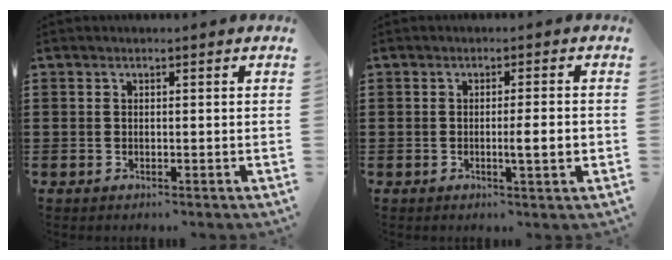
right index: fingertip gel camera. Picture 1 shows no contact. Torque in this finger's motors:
{"motor_torque": [1.88, 0.02, 0.16, 0.09]}